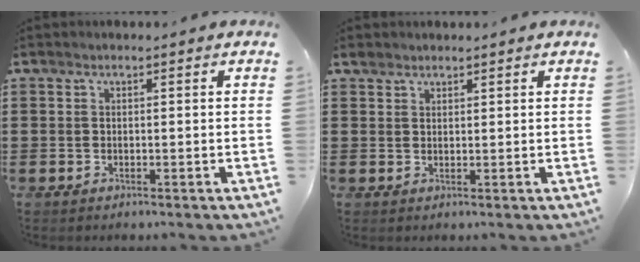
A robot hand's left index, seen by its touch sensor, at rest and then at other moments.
{"total": 1.5, "force": [1.4, 0.7, 0.1], "torque": [-0.005, 0.002, 0.028]}